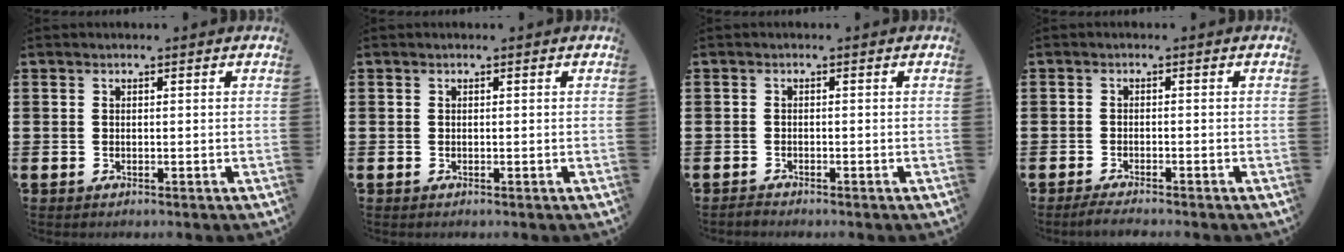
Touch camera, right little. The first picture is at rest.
{"total": 0.0}
{"total": 0.6, "force": [-0.6, 0.1, 0.1], "torque": [-0.003, -0.002, -0.013]}
{"total": 1.4, "force": [-1.2, 0.0, 0.7], "torque": [-0.012, 0.001, -0.024]}